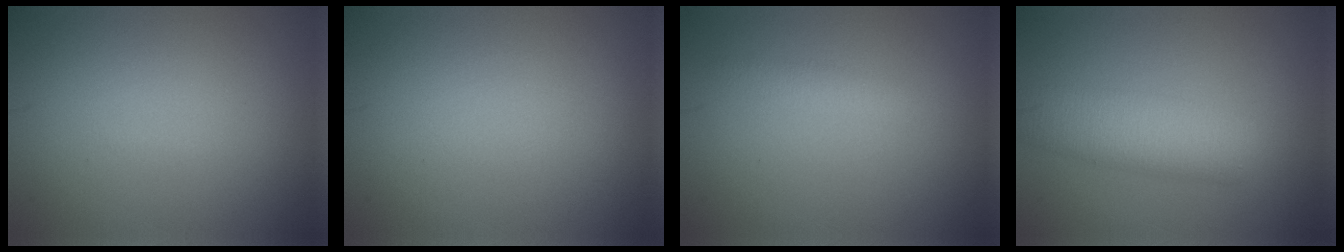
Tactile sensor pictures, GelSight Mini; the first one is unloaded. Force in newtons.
{"total": 0.0}
{"total": 1.2, "press": 1.2, "slide": 0.0}
{"total": 5.1, "press": 5.1, "slide": 0.2}